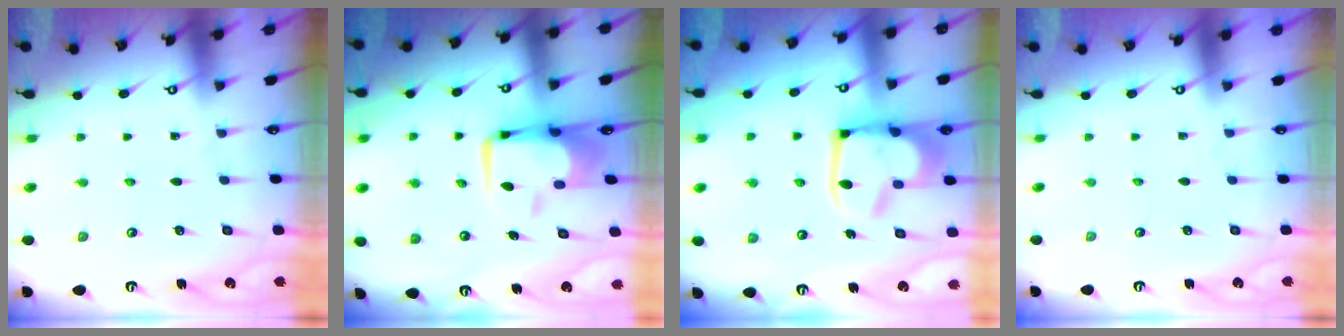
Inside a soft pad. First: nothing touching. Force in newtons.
{"total": 9.8, "press": 9.6, "slide": 2.1}
{"total": 12.3, "press": 12.2, "slide": 1.7}
{"total": 1.5, "press": 1.4, "slide": 0.6}